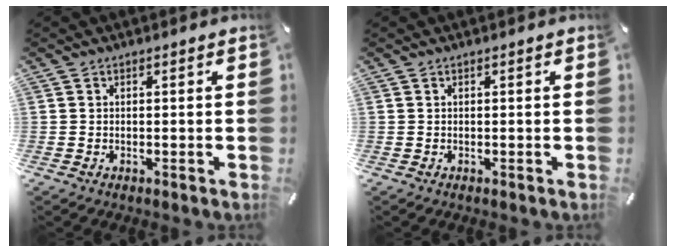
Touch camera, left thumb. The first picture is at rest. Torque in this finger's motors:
{"motor_torque": [0.00, 0.00, 0.00, 0.00, 0.00]}